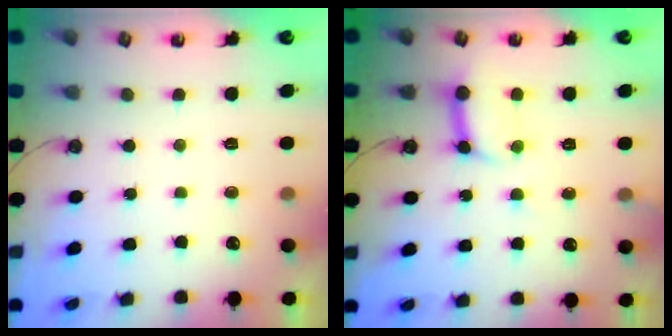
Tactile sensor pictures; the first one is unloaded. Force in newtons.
{"total": 10.4, "press": 10.3, "slide": 1.4}